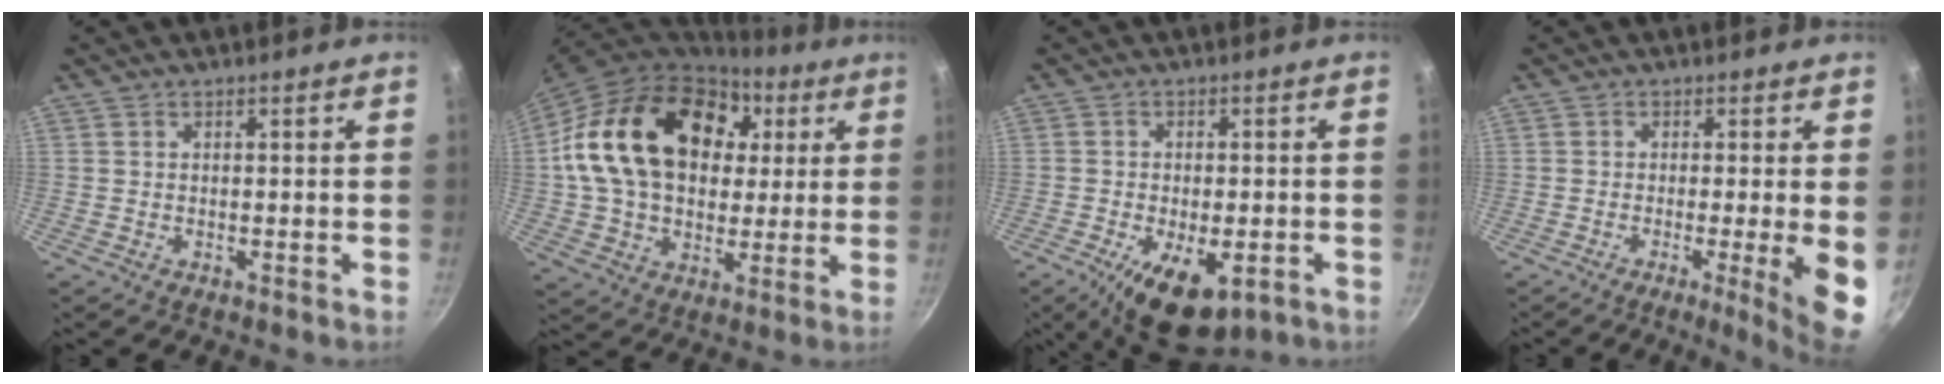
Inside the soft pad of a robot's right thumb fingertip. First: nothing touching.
{"total": 25.8, "force": [6.0, 18.2, 17.2], "torque": [-0.286, 0.019, 0.099]}
{"total": 10.9, "force": [-4.6, 5.2, 8.4], "torque": [-0.114, 0.006, -0.060]}
{"total": 7.8, "force": [-1.3, 0.4, 7.6], "torque": [-0.101, -0.011, -0.017]}